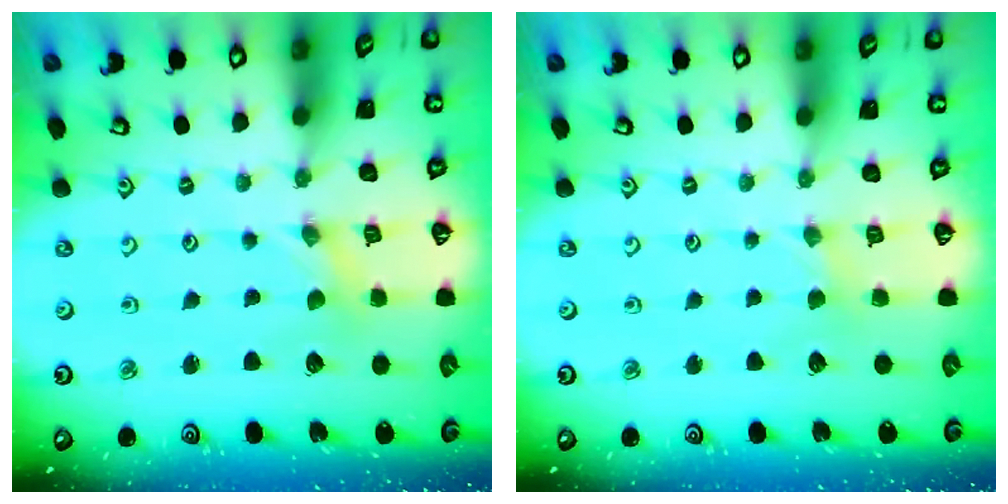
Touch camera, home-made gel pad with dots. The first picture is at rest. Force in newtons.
{"total": 1.6, "press": 1.6, "slide": 0.4}